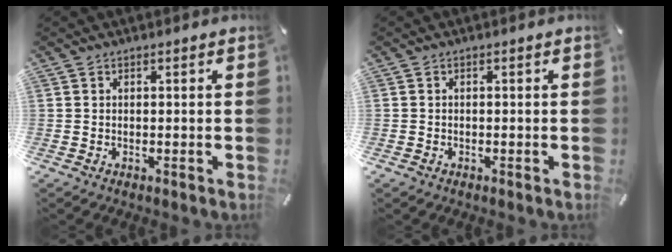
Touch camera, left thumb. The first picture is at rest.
{"total": 0.6, "force": [-0.4, 0.4, 0.2], "torque": [-0.003, 0.002, -0.009]}